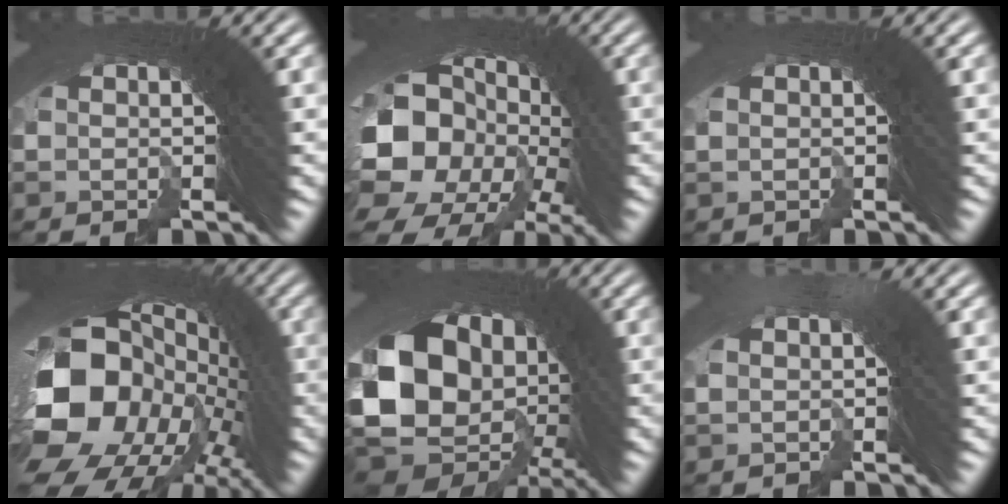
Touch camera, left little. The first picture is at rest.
{"total": 14.9, "force": [-1.6, 11.2, 9.7], "torque": [-0.182, -0.030, -0.020]}
{"total": 0.0}
{"total": 21.8, "force": [-1.9, 14.1, 16.6], "torque": [-0.258, -0.019, -0.022]}
{"total": 15.5, "force": [-3.7, 11.3, 10.0], "torque": [-0.217, -0.058, -0.036]}
{"total": 0.7, "force": [-0.1, -0.6, -0.2], "torque": [0.019, 0.014, -0.004]}